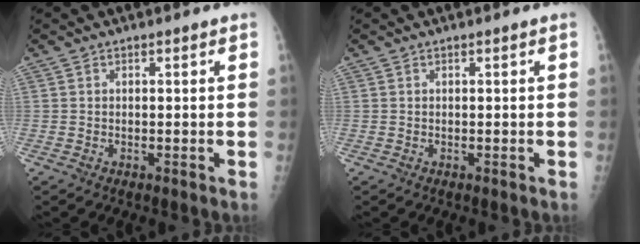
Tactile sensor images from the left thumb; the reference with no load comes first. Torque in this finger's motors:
{"motor_torque": [0.14, -0.02, 0.11, 0.06, 0.00]}